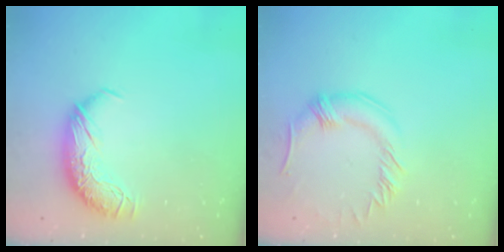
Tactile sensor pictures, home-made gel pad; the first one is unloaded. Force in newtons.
{"total": 0.0}